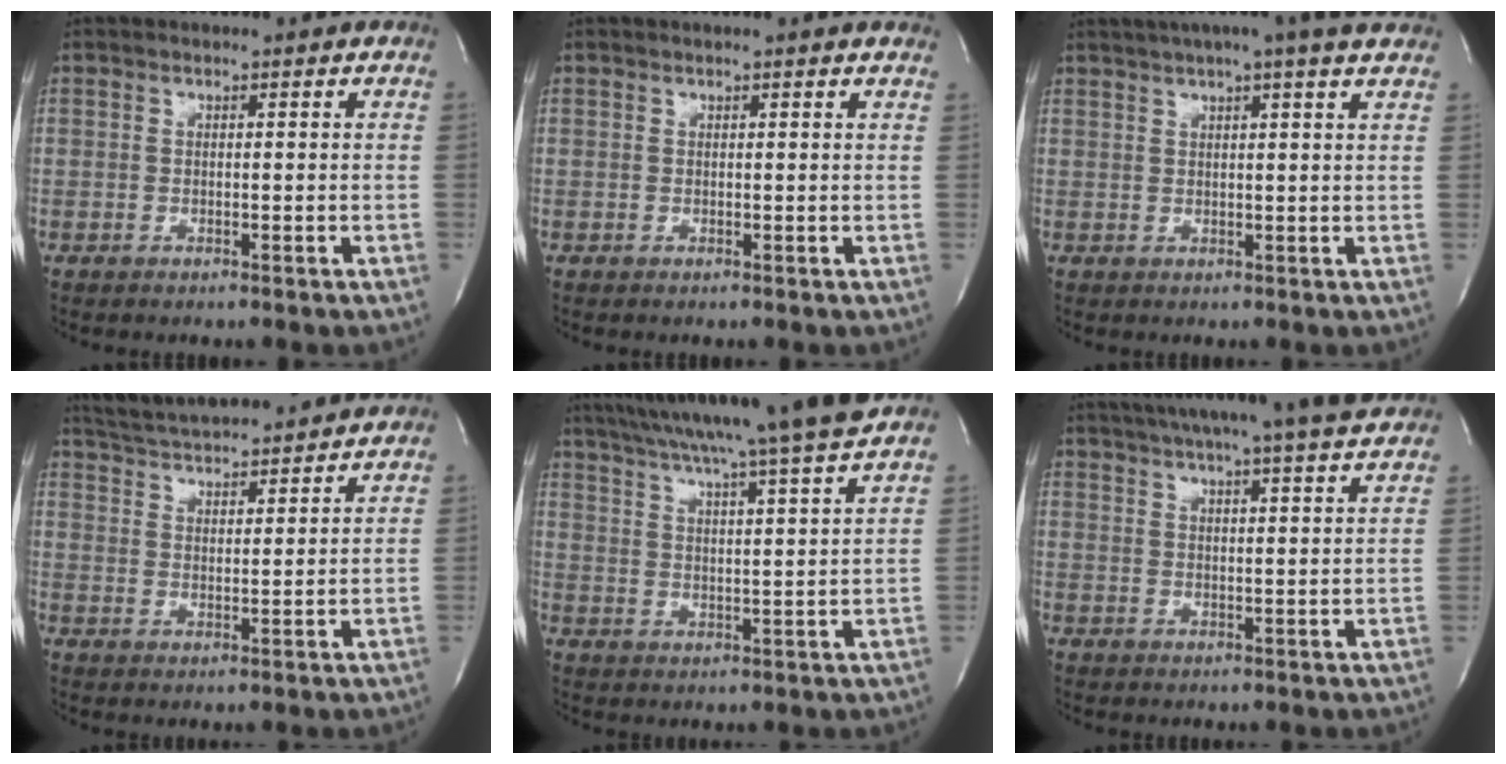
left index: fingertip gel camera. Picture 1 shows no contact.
{"total": 2.6, "force": [2.3, -0.1, 1.3], "torque": [-0.019, 0.011, 0.019]}
{"total": 12.3, "force": [10.2, 0.1, 6.9], "torque": [-0.120, 0.031, 0.123]}
{"total": 14.9, "force": [13.8, 1.3, 5.3], "torque": [-0.102, 0.022, 0.214]}
{"total": 20.8, "force": [18.2, -2.1, 9.9], "torque": [-0.174, -0.026, 0.257]}
{"total": 18.0, "force": [15.9, -0.3, 8.4], "torque": [-0.144, -0.003, 0.212]}